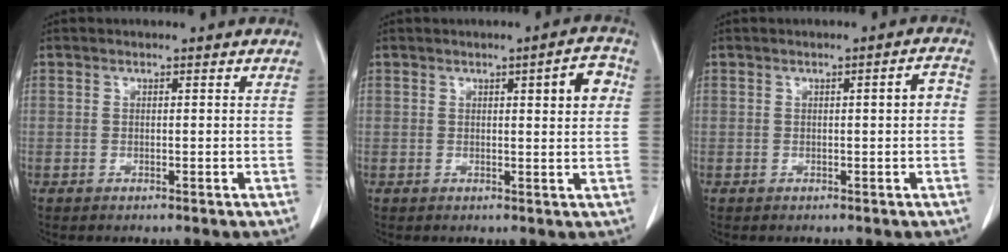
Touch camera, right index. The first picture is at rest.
{"total": 4.5, "force": [1.2, 0.7, 4.2], "torque": [-0.058, 0.004, 0.014]}
{"total": 2.3, "force": [0.0, 0.4, 2.3], "torque": [-0.031, 0.005, -0.002]}